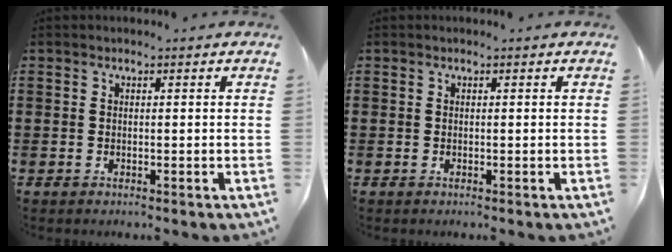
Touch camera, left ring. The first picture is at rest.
{"total": 0.0}